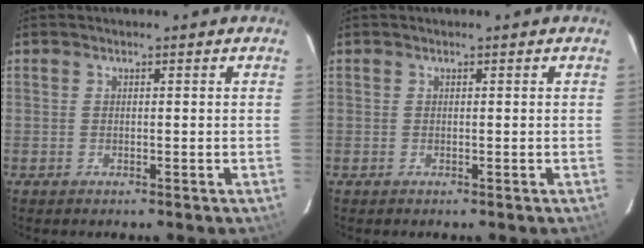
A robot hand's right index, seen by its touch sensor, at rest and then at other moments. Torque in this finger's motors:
{"motor_torque": [0.00, 0.00, 0.00, 0.00]}